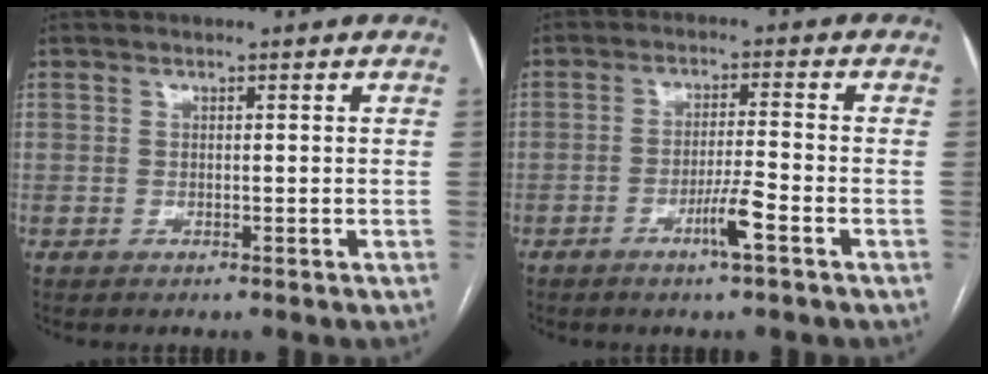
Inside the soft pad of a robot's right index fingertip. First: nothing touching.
{"total": 5.1, "force": [-2.6, -0.3, 4.4], "torque": [-0.080, -0.008, -0.050]}